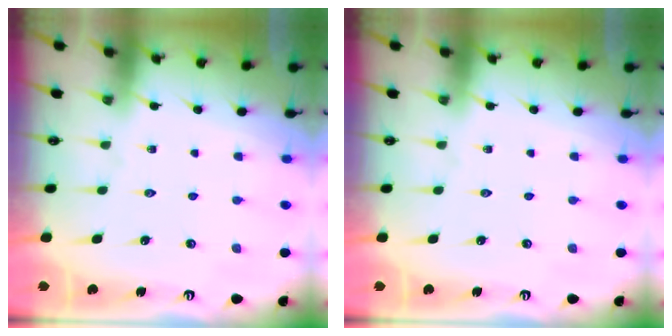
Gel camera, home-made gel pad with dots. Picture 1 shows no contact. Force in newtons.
{"total": 0.0}